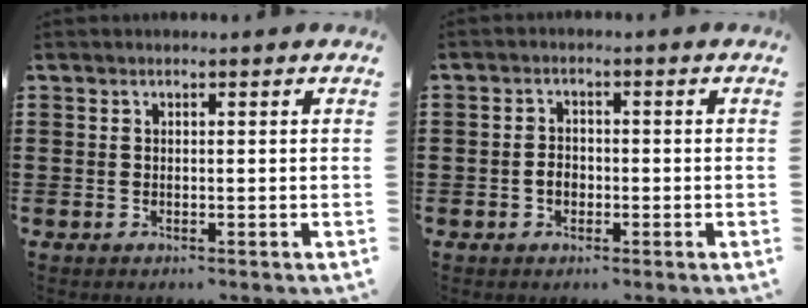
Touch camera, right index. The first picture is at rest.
{"total": 2.3, "force": [-0.7, 1.6, 1.4], "torque": [-0.028, 0.003, -0.015]}